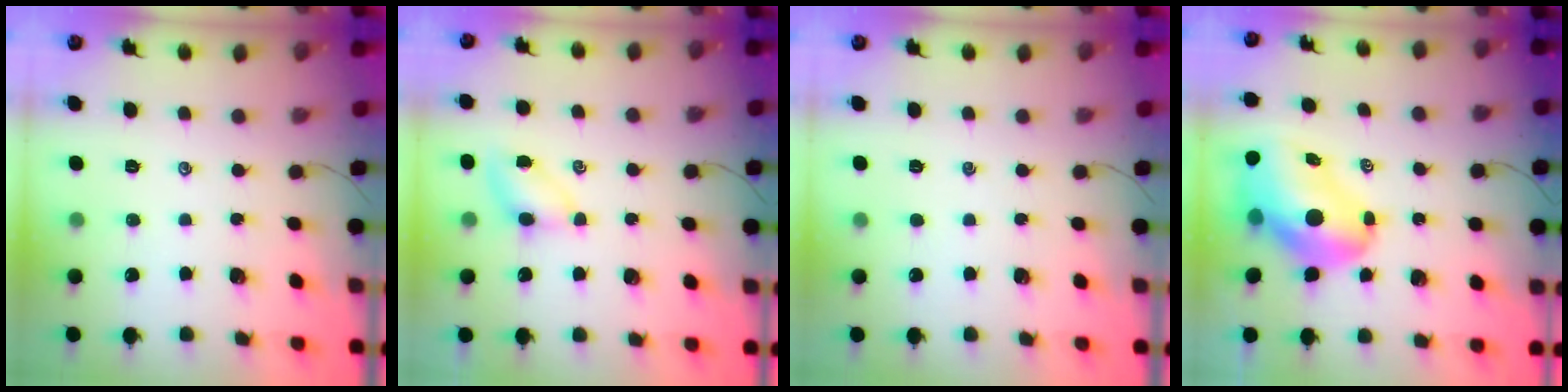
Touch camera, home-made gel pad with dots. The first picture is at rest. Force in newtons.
{"total": 4.3, "press": 4.2, "slide": 1.1}
{"total": 0.0}
{"total": 13.8, "press": 13.2, "slide": 3.9}